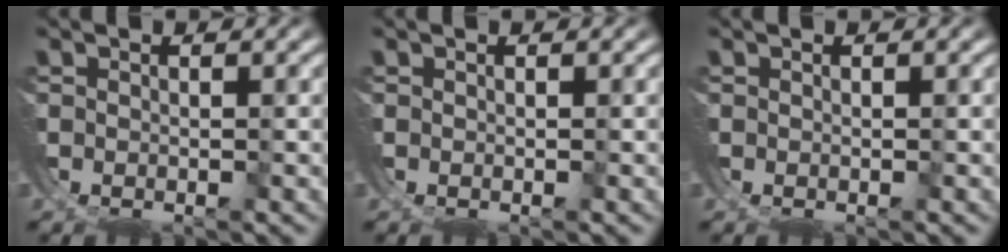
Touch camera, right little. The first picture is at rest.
{"total": 0.0}
{"total": 0.0}